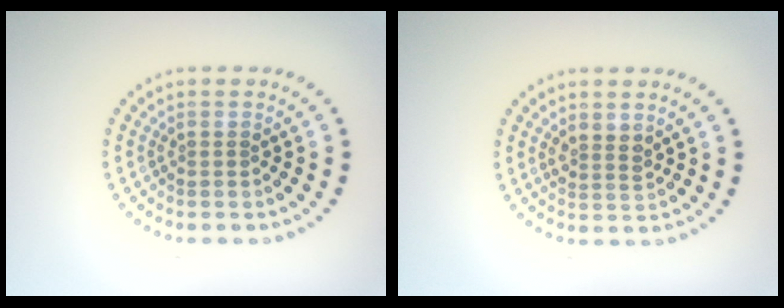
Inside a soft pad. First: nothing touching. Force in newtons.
{"total": 1.6, "press": 1.2, "slide": 1.0}